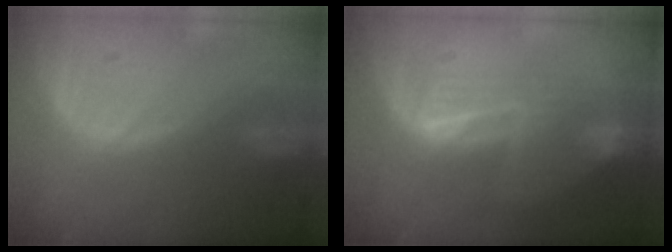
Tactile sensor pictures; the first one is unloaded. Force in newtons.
{"total": 7.7, "press": 6.8, "slide": 3.6}